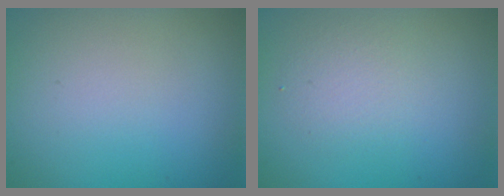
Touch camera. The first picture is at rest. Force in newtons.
{"total": 2.2, "press": 2.2, "slide": 0.2}